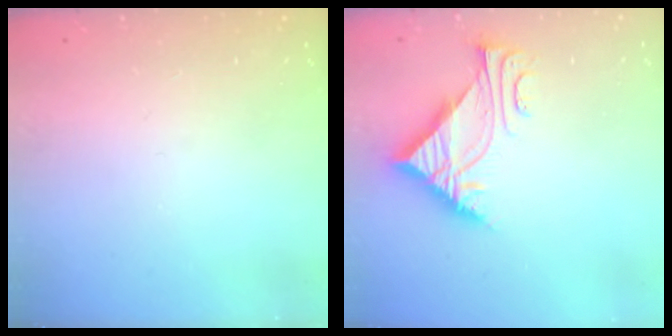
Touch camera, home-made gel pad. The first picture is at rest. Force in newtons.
{"total": 6.0, "press": 6.0, "slide": 0.8}